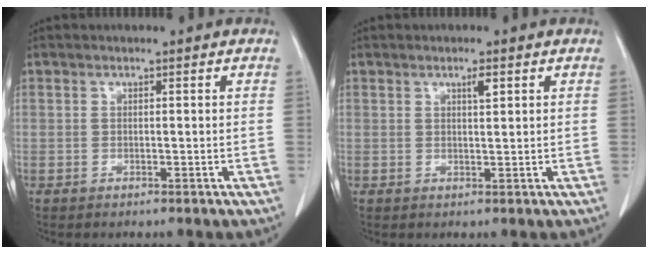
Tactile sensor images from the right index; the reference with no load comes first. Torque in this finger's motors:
{"motor_torque": [0.24, 0.06, 0.00, 0.01]}